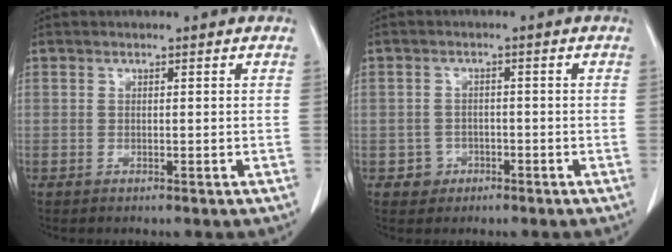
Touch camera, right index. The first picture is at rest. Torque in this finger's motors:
{"motor_torque": [-0.66, 0.13, -0.83, -0.21]}